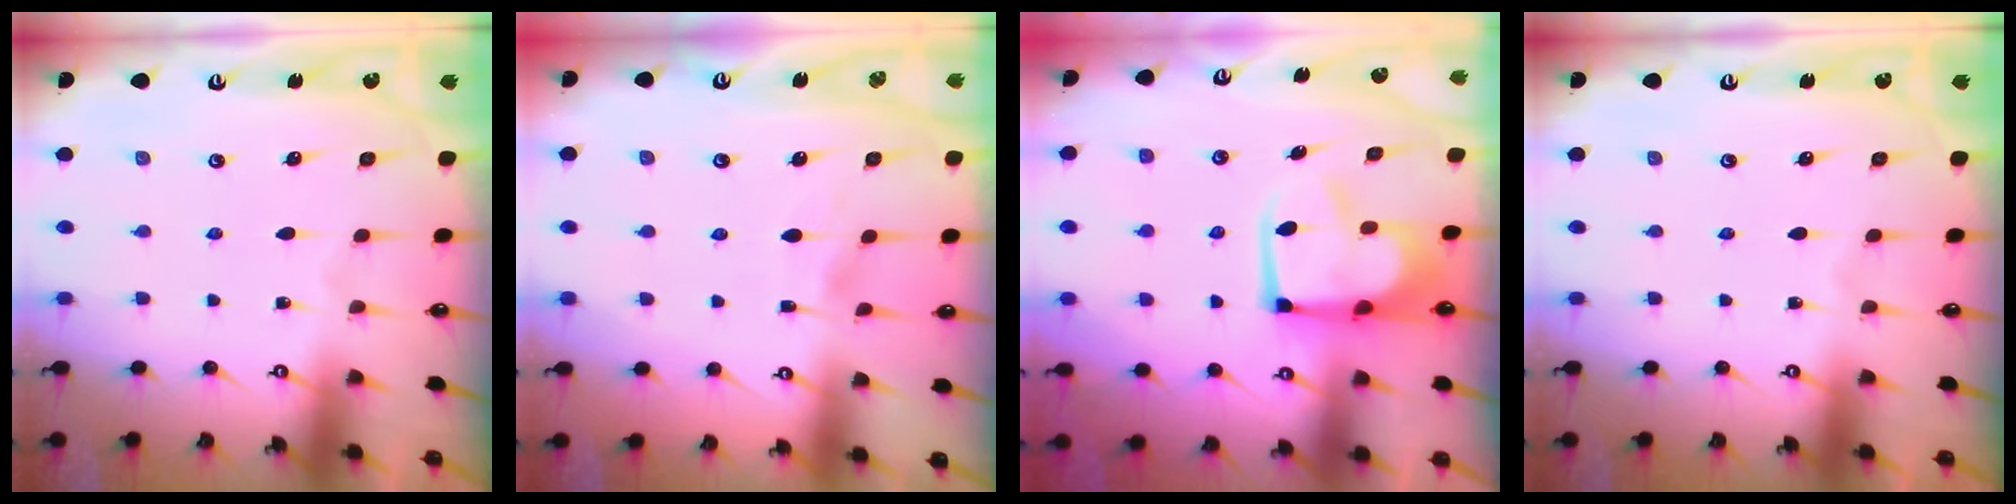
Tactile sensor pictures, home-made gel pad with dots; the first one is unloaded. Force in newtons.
{"total": 4.1, "press": 4.1, "slide": 0.3}
{"total": 5.8, "press": 5.7, "slide": 0.9}
{"total": 0.0}